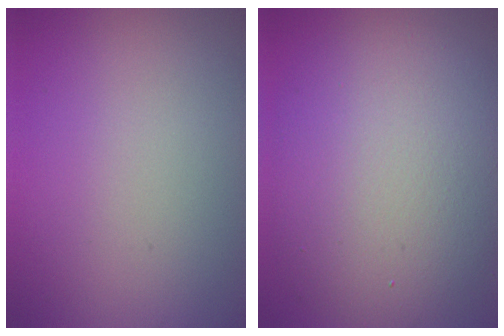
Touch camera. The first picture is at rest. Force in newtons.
{"total": 10.4, "press": 10.3, "slide": 1.1}